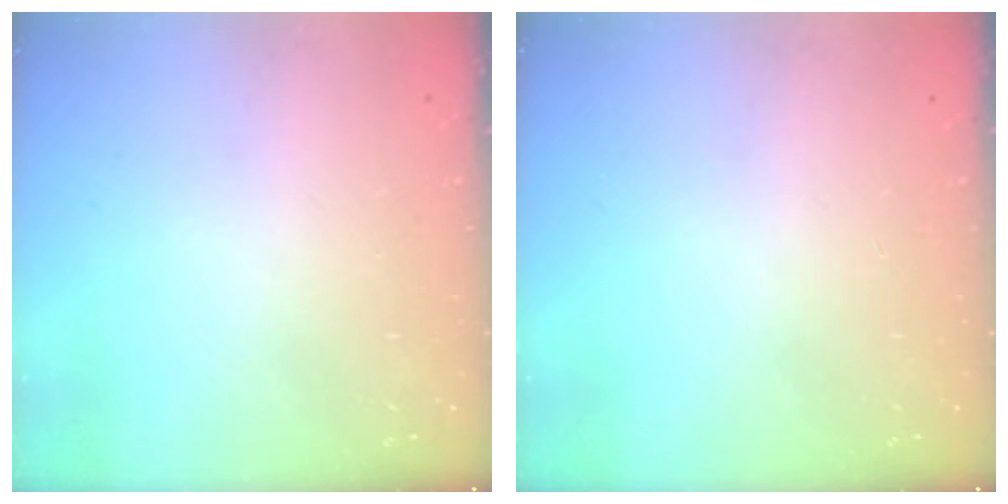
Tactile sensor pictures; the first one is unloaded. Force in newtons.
{"total": 0.0}